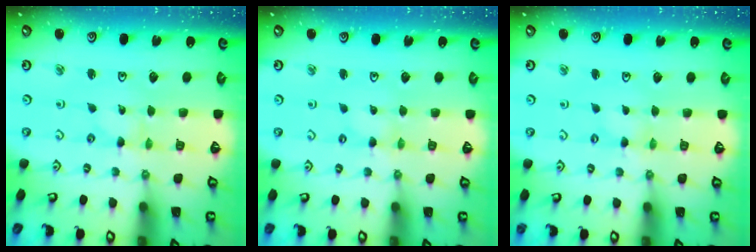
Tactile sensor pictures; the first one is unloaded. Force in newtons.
{"total": 0.6, "press": 0.6, "slide": 0.1}
{"total": 0.0}